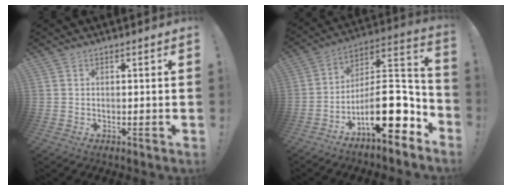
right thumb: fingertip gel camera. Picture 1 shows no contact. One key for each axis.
{"total": 20.4, "fx": -8.0, "fy": 8.4, "fz": 16.8, "tx": -0.269, "ty": 0.042, "tz": -0.122}